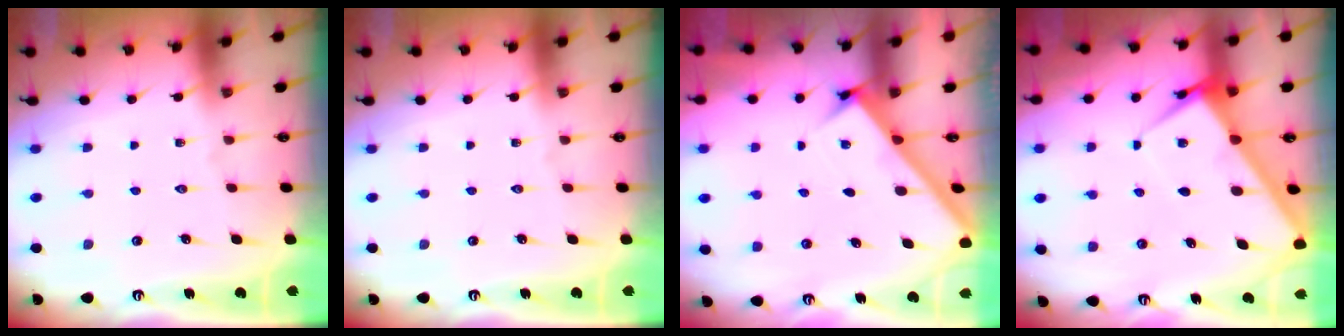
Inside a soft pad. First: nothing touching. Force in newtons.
{"total": 0.0}
{"total": 2.6, "press": 2.5, "slide": 0.3}
{"total": 6.2, "press": 6.1, "slide": 0.6}